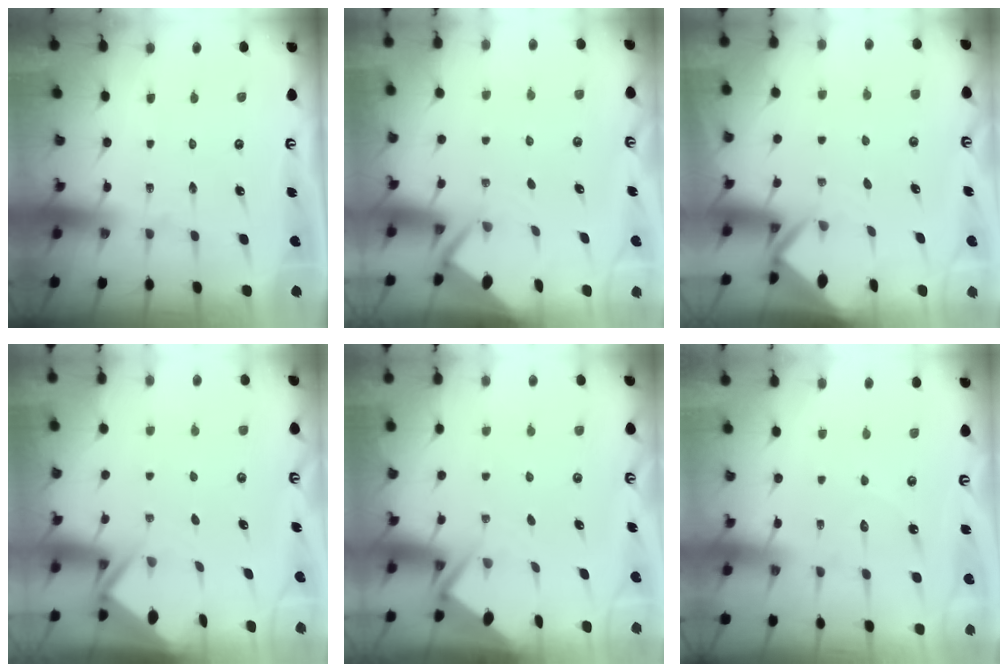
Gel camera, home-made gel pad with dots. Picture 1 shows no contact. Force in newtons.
{"total": 2.6, "press": 2.6, "slide": 0.0}
{"total": 3.1, "press": 3.1, "slide": 0.2}
{"total": 3.0, "press": 3.0, "slide": 0.3}
{"total": 3.0, "press": 2.9, "slide": 0.4}
{"total": 5.8, "press": 5.7, "slide": 0.6}